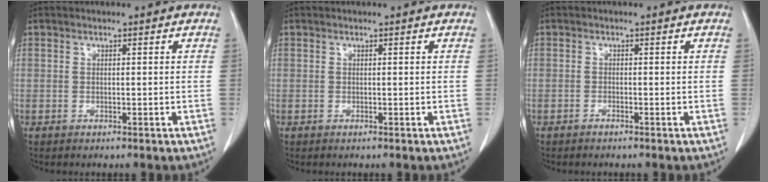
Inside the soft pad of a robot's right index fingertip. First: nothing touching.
{"total": 0.0}
{"total": 0.6, "force": [-0.6, 0.1, 0.2], "torque": [-0.008, -0.001, -0.010]}